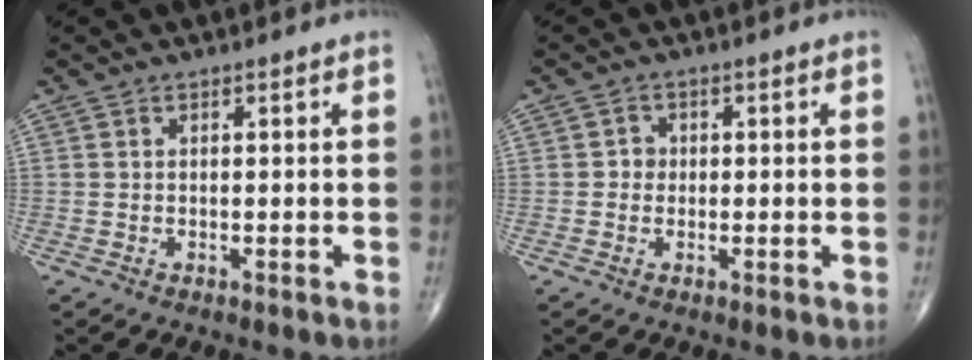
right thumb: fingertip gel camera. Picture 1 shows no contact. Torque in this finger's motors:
{"motor_torque": [0.48, 0.41, 0.33, 0.20, -0.02]}